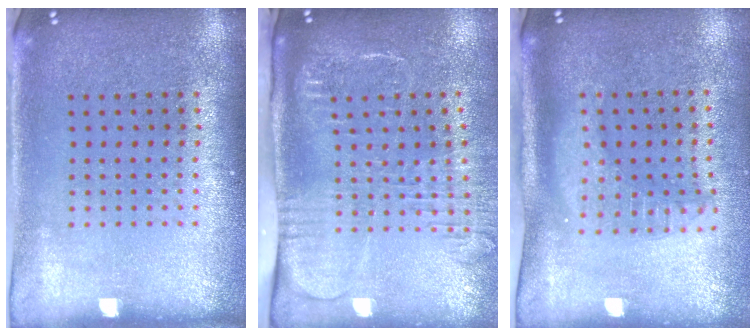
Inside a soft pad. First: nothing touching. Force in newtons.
{"total": 2.7, "press": 2.0, "slide": 1.7}
{"total": 1.9, "press": 1.6, "slide": 1.1}